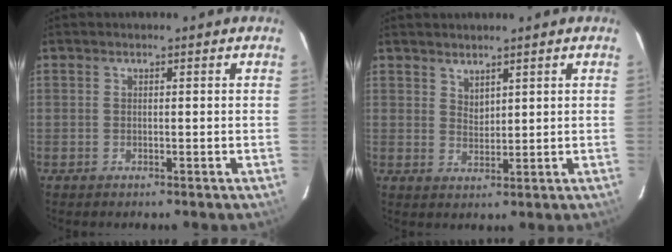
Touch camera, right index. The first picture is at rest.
{"total": 2.4, "force": [2.2, 0.9, 0.8], "torque": [-0.010, 0.002, 0.040]}